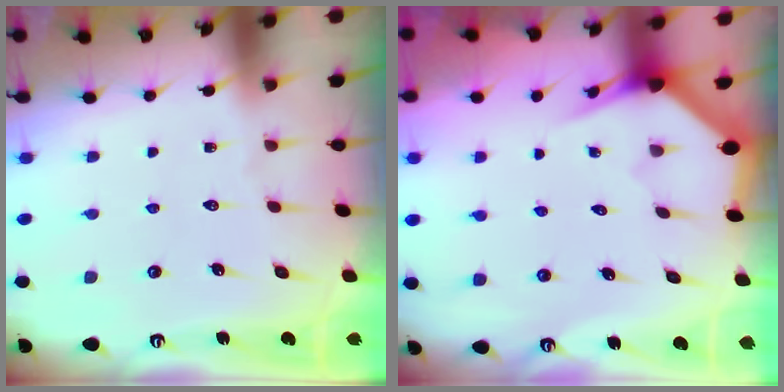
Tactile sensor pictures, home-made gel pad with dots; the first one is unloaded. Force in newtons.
{"total": 2.6, "press": 2.6, "slide": 0.1}